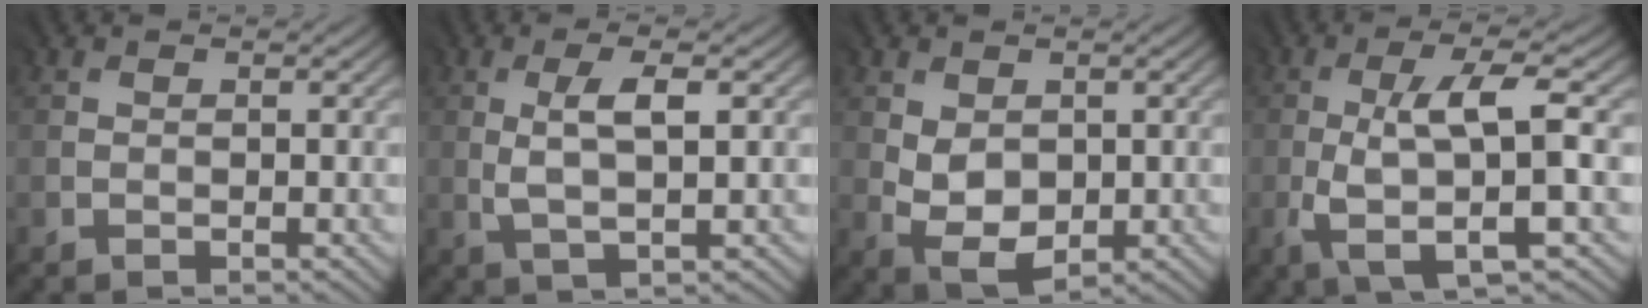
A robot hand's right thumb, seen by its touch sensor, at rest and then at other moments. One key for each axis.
{"total": 3.8, "fx": 0.8, "fy": 0.8, "fz": 3.7, "tx": -0.077, "ty": -0.001, "tz": 0.019}
{"total": 4.9, "fx": 0.5, "fy": 3.5, "fz": 3.4, "tx": -0.075, "ty": -0.009, "tz": 0.014}
{"total": 7.5, "fx": -1.0, "fy": 1.4, "fz": 7.3, "tx": -0.127, "ty": 0.012, "tz": -0.022}